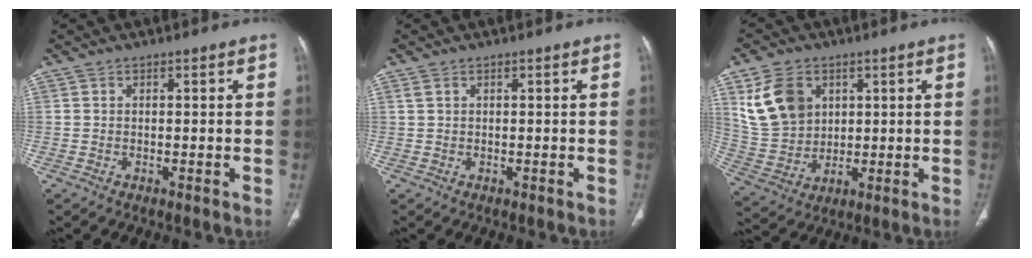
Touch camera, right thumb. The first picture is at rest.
{"total": 0.7, "force": [0.4, 0.5, 0.5], "torque": [-0.013, 0.008, 0.010]}
{"total": 12.0, "force": [4.4, 9.1, 6.5], "torque": [-0.109, -0.012, 0.100]}